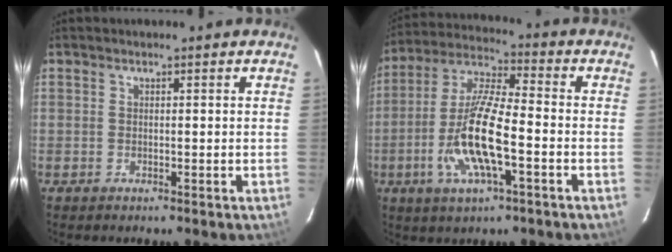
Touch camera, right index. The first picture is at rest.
{"total": 13.9, "force": [-4.3, 3.2, 12.9], "torque": [-0.269, -0.007, -0.086]}